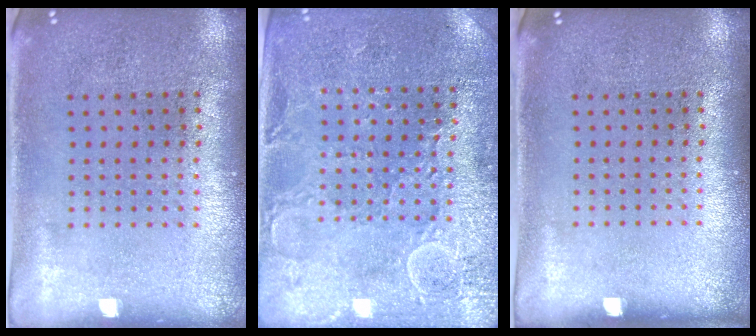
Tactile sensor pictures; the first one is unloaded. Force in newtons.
{"total": 2.9, "press": 2.9, "slide": 0.4}
{"total": 0.0}